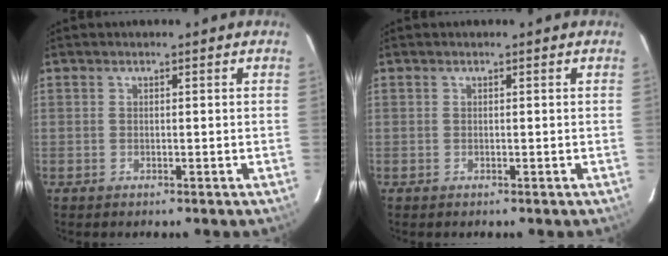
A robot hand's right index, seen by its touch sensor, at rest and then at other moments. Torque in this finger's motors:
{"motor_torque": [-0.08, -0.02, 0.01, 0.01]}